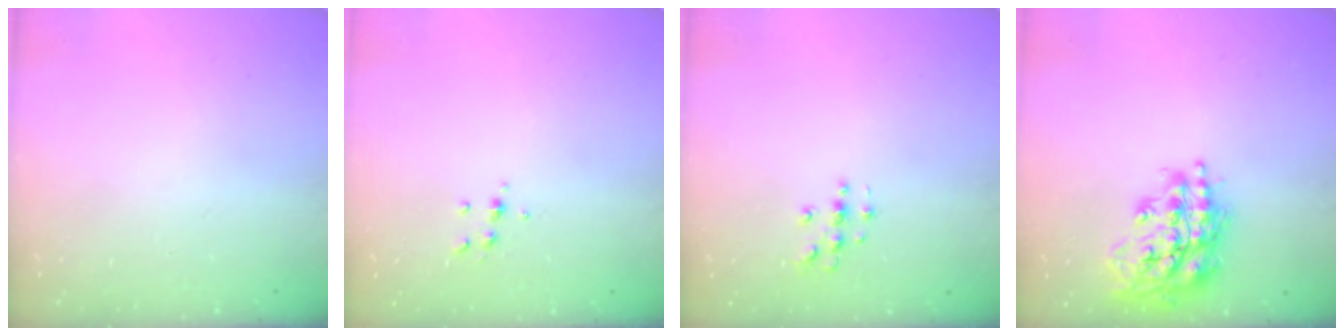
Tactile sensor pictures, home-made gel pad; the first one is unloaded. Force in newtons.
{"total": 5.4, "press": 5.4, "slide": 0.5}
{"total": 2.8, "press": 2.8, "slide": 0.2}
{"total": 17.7, "press": 17.6, "slide": 1.5}